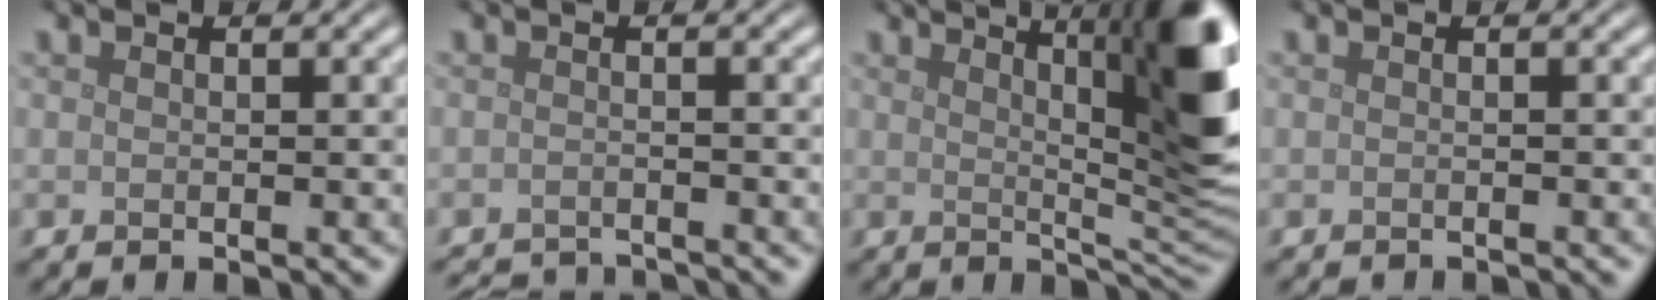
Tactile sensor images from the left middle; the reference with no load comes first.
{"total": 4.0, "force": [-3.9, 0.4, 0.8], "torque": [-0.015, -0.004, -0.061]}
{"total": 12.5, "force": [4.4, 3.5, 11.1], "torque": [-0.118, 0.015, 0.058]}
{"total": 0.8, "force": [-0.8, 0.0, 0.0], "torque": [0.002, -0.003, -0.014]}